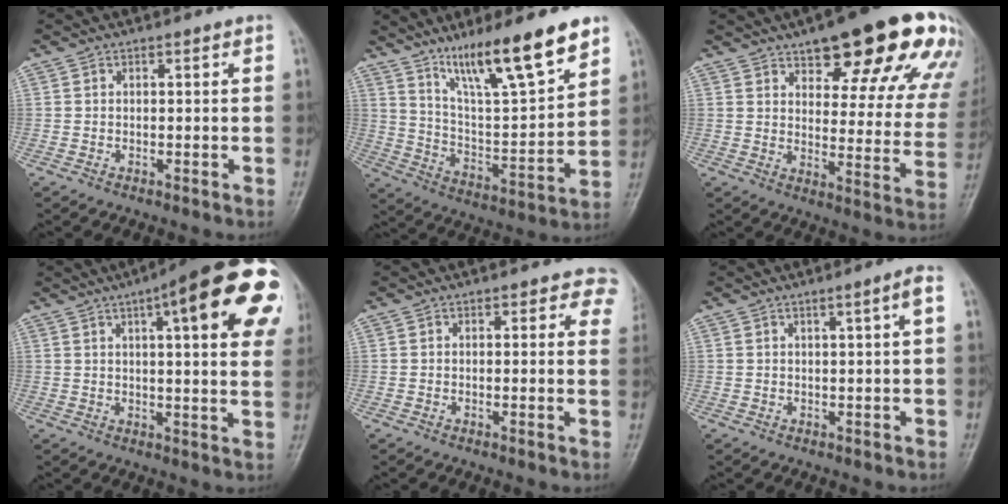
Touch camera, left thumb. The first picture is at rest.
{"total": 18.5, "force": [12.7, 3.1, 13.0], "torque": [-0.194, -0.069, 0.225]}
{"total": 24.5, "force": [15.2, 8.0, 17.5], "torque": [-0.187, -0.045, 0.194]}
{"total": 23.7, "force": [9.3, 6.2, 20.9], "torque": [-0.240, 0.006, 0.116]}
{"total": 4.3, "force": [2.8, 2.6, 2.0], "torque": [0.017, -0.007, 0.014]}
{"total": 2.6, "force": [0.8, -0.3, 2.4], "torque": [-0.040, -0.002, 0.015]}